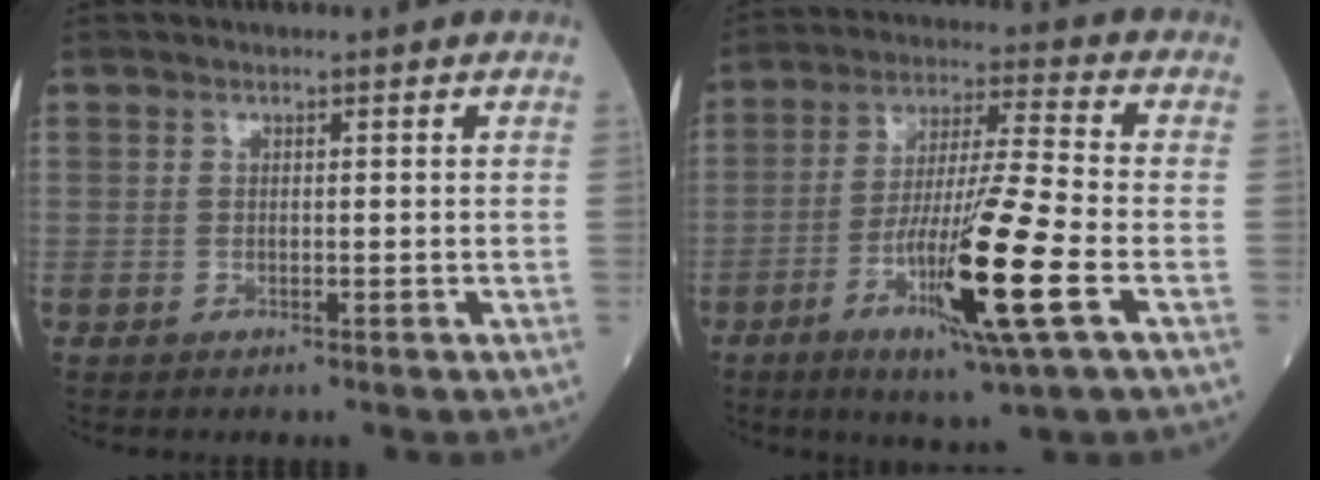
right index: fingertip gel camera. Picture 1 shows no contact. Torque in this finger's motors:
{"motor_torque": [1.59, -0.55, 0.98, 0.21]}